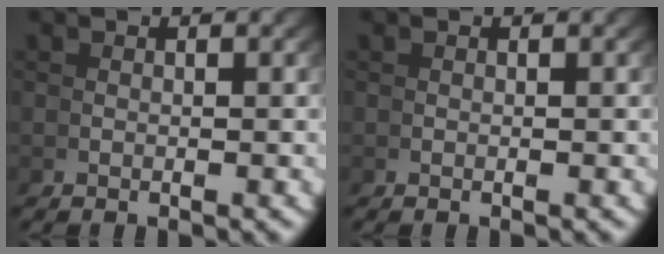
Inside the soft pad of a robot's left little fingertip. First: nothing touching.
{"total": 0.0}